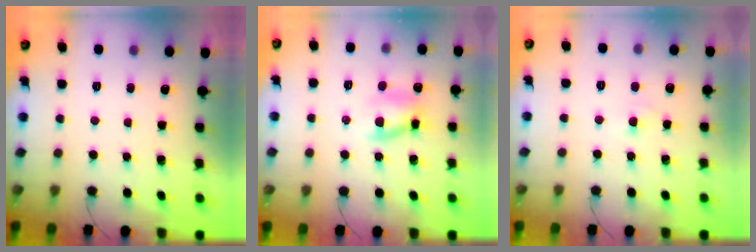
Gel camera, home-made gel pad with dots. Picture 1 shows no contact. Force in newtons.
{"total": 8.2, "press": 8.0, "slide": 1.8}
{"total": 2.8, "press": 2.6, "slide": 1.0}